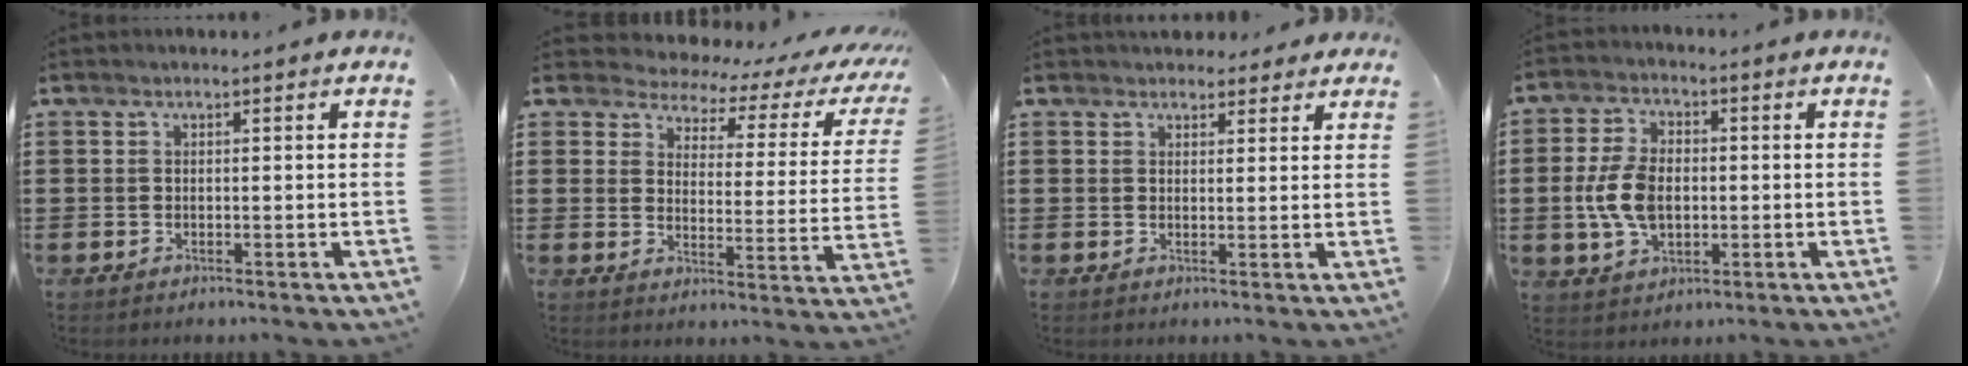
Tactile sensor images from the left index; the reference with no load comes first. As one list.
[{"total": 3.0, "force": [2.6, 1.3, 0.8], "torque": [-0.031, -0.024, 0.034]}, {"total": 2.8, "force": [2.4, 1.4, 0.1], "torque": [-0.003, -0.002, 0.045]}, {"total": 7.8, "force": [-0.5, 4.9, 6.0], "torque": [-0.147, 0.005, -0.016]}]